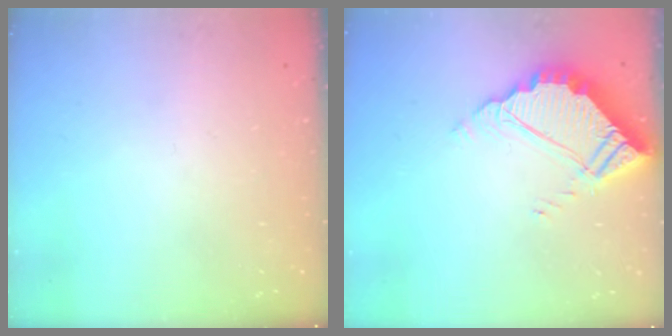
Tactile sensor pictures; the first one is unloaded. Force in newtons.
{"total": 7.2, "press": 7.1, "slide": 0.4}